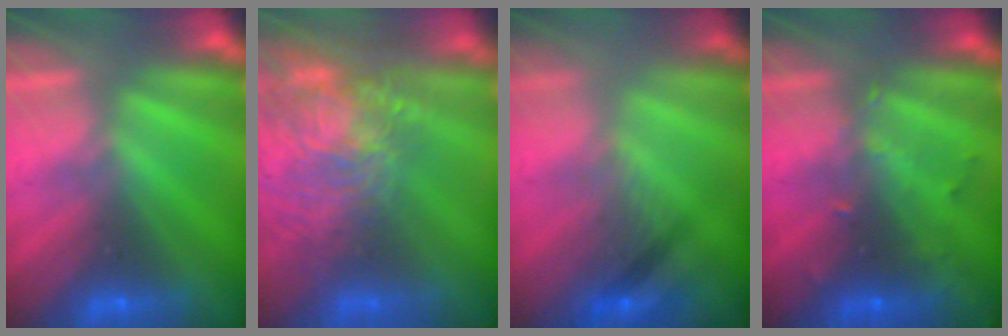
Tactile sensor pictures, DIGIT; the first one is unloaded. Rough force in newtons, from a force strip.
{"total": 11.2}
{"total": 2.8}
{"total": 3.1}